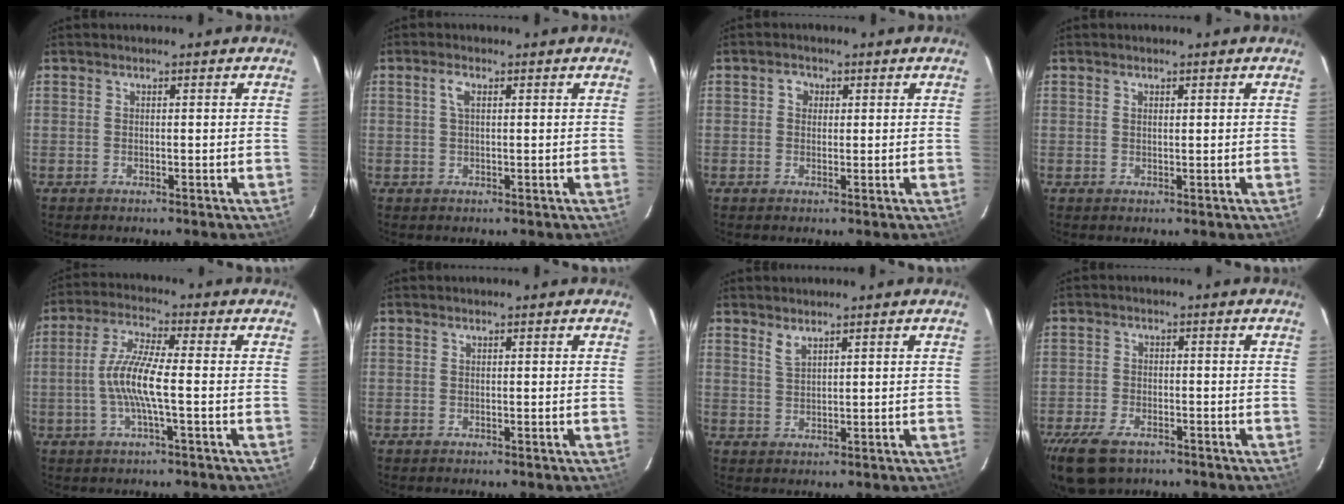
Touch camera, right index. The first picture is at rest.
{"total": 1.9, "force": [0.6, 0.8, 1.7], "torque": [-0.036, 0.006, 0.011]}
{"total": 2.0, "force": [0.4, 1.9, 0.7], "torque": [-0.009, 0.010, 0.004]}
{"total": 0.6, "force": [0.3, 0.3, 0.5], "torque": [-0.009, 0.002, 0.006]}
{"total": 8.2, "force": [-1.6, 0.7, 8.1], "torque": [-0.172, 0.004, -0.033]}
{"total": 0.0}
{"total": 2.0, "force": [1.6, 0.4, 1.0], "torque": [-0.020, 0.000, 0.031]}
{"total": 9.6, "force": [-6.6, 4.9, 5.0], "torque": [-0.131, -0.017, -0.121]}